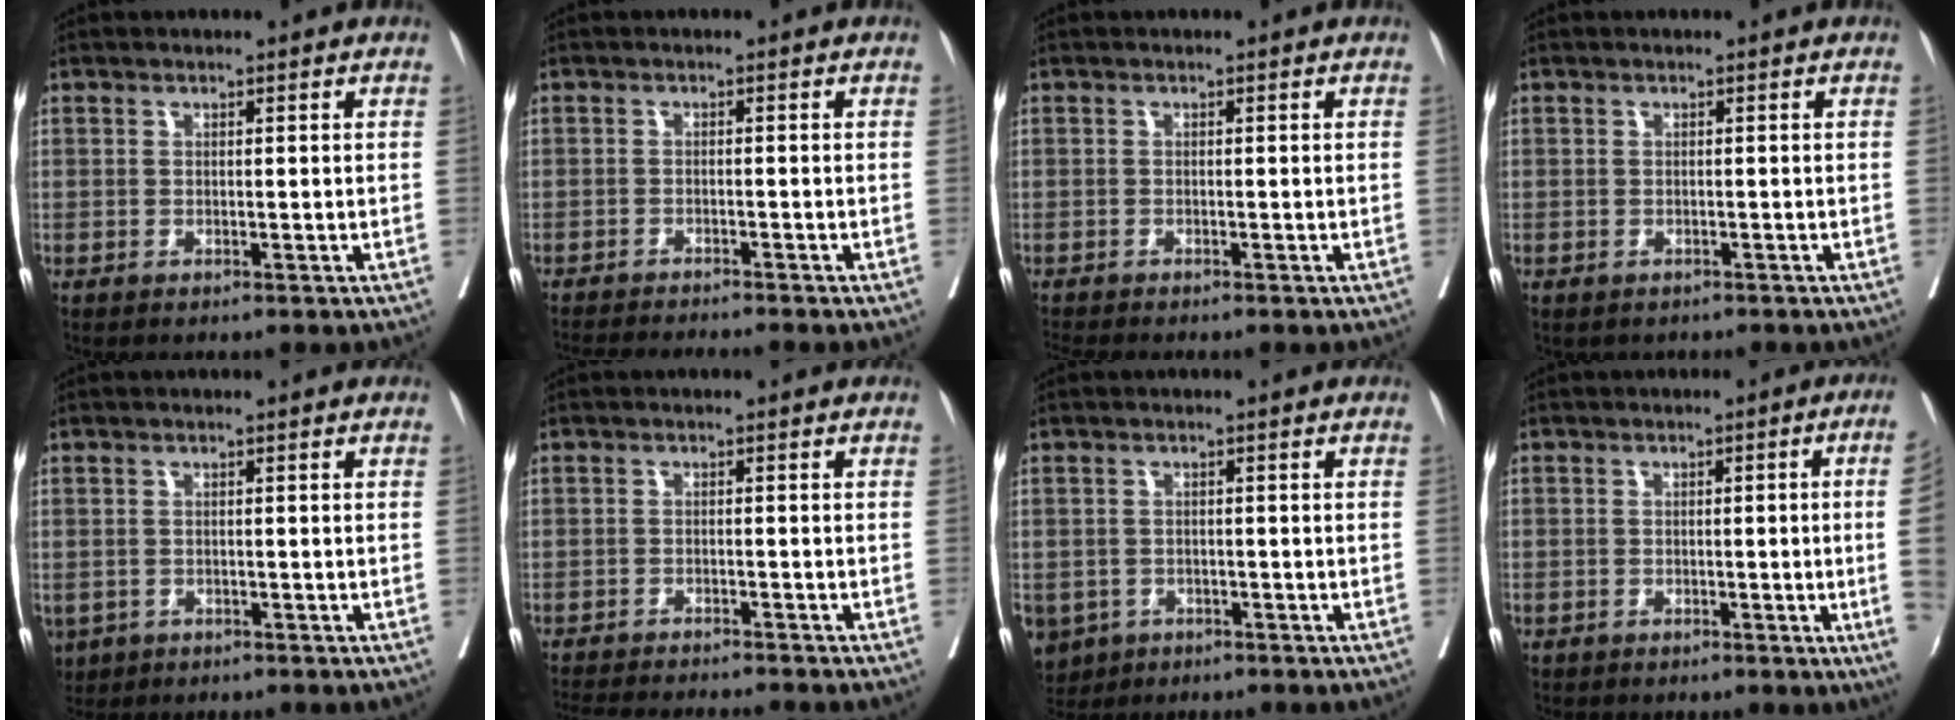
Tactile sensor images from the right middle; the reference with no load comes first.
{"total": 9.3, "force": [-8.5, -0.9, 3.6], "torque": [-0.031, -0.022, -0.128]}
{"total": 3.0, "force": [-2.8, -0.6, 0.9], "torque": [-0.010, -0.007, -0.048]}
{"total": 1.2, "force": [-1.0, 0.6, 0.5], "torque": [-0.014, -0.002, -0.009]}
{"total": 5.4, "force": [-2.6, 4.2, 2.1], "torque": [-0.059, -0.005, -0.034]}
{"total": 11.7, "force": [-10.8, 0.2, 4.6], "torque": [-0.056, -0.021, -0.152]}
{"total": 8.4, "force": [-4.2, 6.7, 2.8], "torque": [-0.081, -0.002, -0.059]}
{"total": 6.9, "force": [-1.1, -0.9, 6.8], "torque": [-0.071, -0.003, -0.017]}